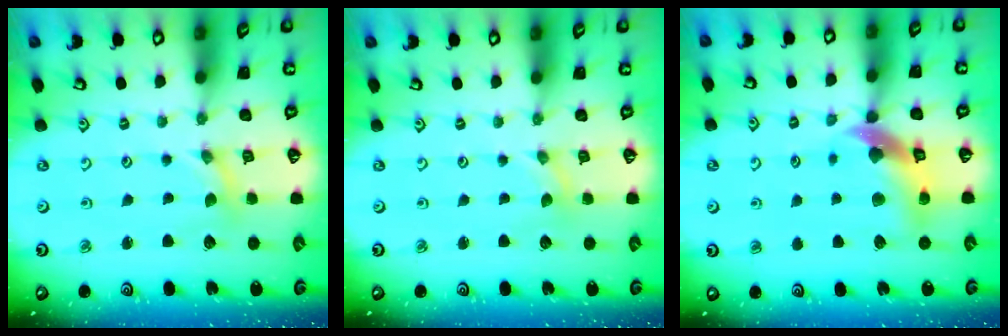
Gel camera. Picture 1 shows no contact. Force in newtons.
{"total": 0.0}
{"total": 11.8, "press": 11.7, "slide": 1.6}